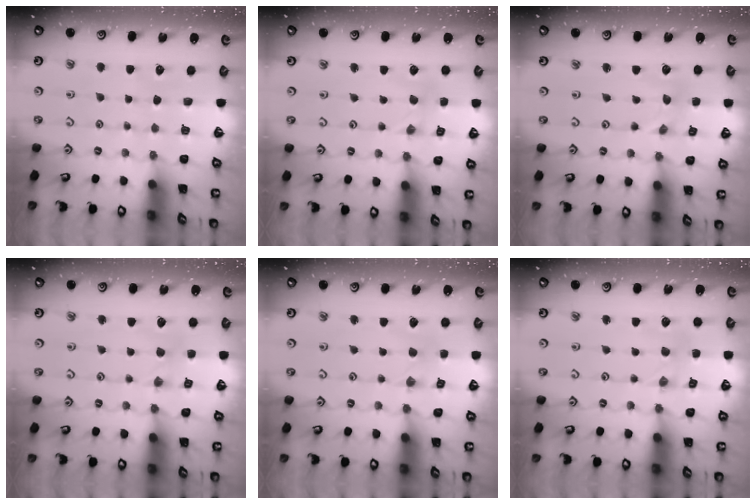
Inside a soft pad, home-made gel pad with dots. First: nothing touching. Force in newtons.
{"total": 0.0}
{"total": 0.0}
{"total": 2.2, "press": 2.2, "slide": 0.4}
{"total": 1.4, "press": 1.4, "slide": 0.3}
{"total": 2.0, "press": 1.9, "slide": 0.4}